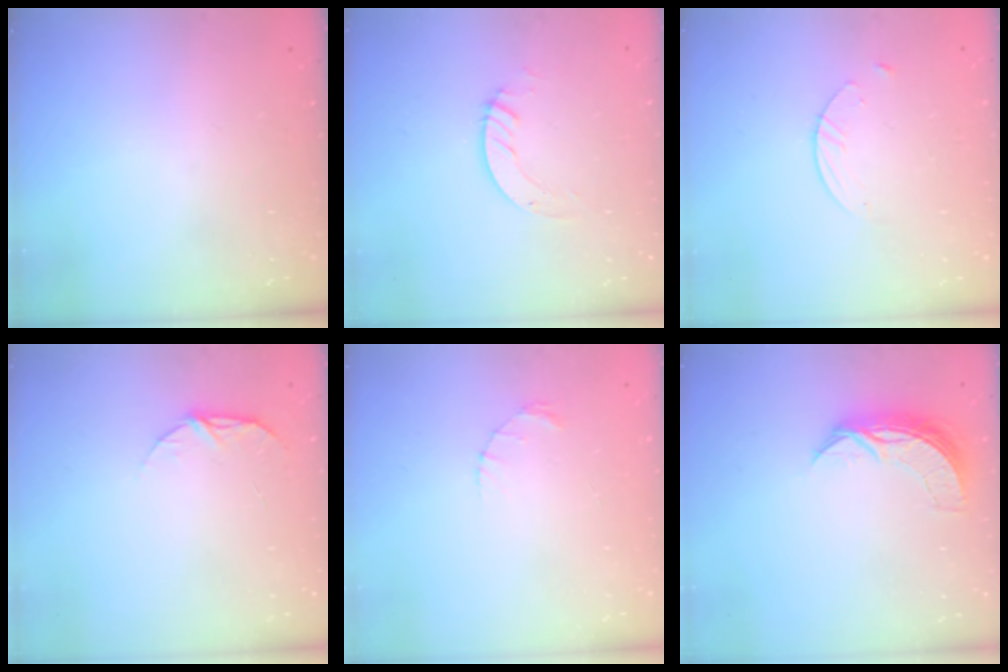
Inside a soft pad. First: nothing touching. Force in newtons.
{"total": 3.7, "press": 3.7, "slide": 0.2}
{"total": 2.7, "press": 2.6, "slide": 0.3}
{"total": 6.6, "press": 6.5, "slide": 0.6}
{"total": 1.4, "press": 1.4, "slide": 0.2}
{"total": 7.7, "press": 7.7, "slide": 0.0}